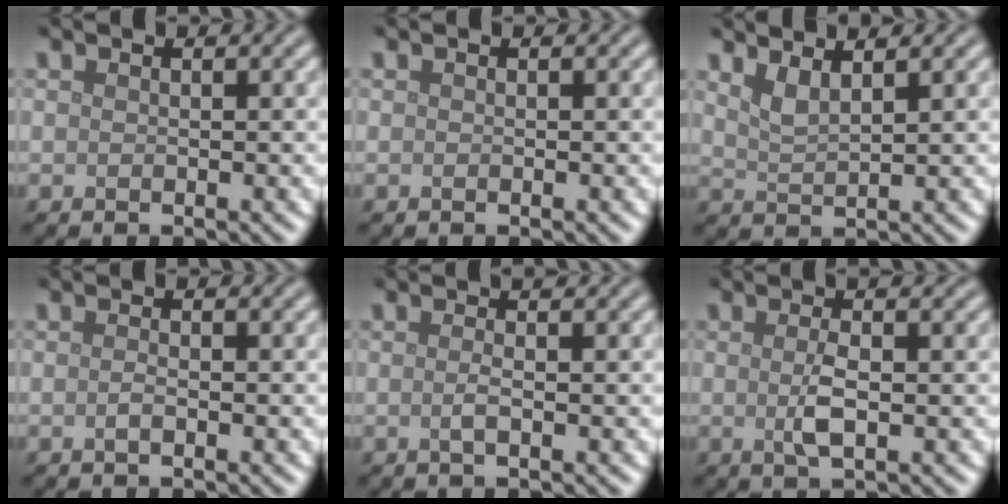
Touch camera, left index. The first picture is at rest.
{"total": 0.0}
{"total": 2.1, "force": [1.4, 0.6, 1.4], "torque": [-0.026, -0.003, 0.029]}
{"total": 0.8, "force": [-0.3, 0.2, 0.7], "torque": [-0.015, -0.001, -0.005]}
{"total": 1.3, "force": [0.0, 0.3, 1.3], "torque": [-0.023, 0.001, -0.003]}
{"total": 2.6, "force": [0.1, 0.6, 2.5], "torque": [-0.048, 0.002, 0.000]}